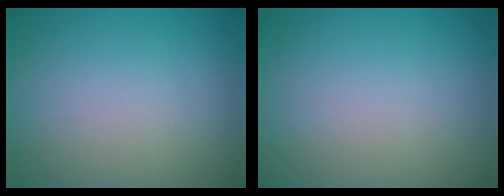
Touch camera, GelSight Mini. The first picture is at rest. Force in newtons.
{"total": 0.0}